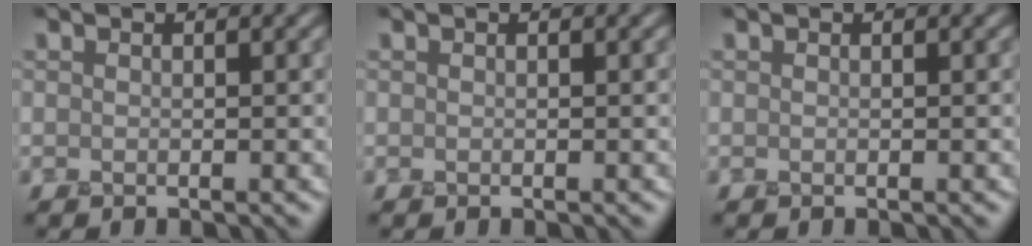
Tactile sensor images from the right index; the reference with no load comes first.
{"total": 0.0}
{"total": 0.0}